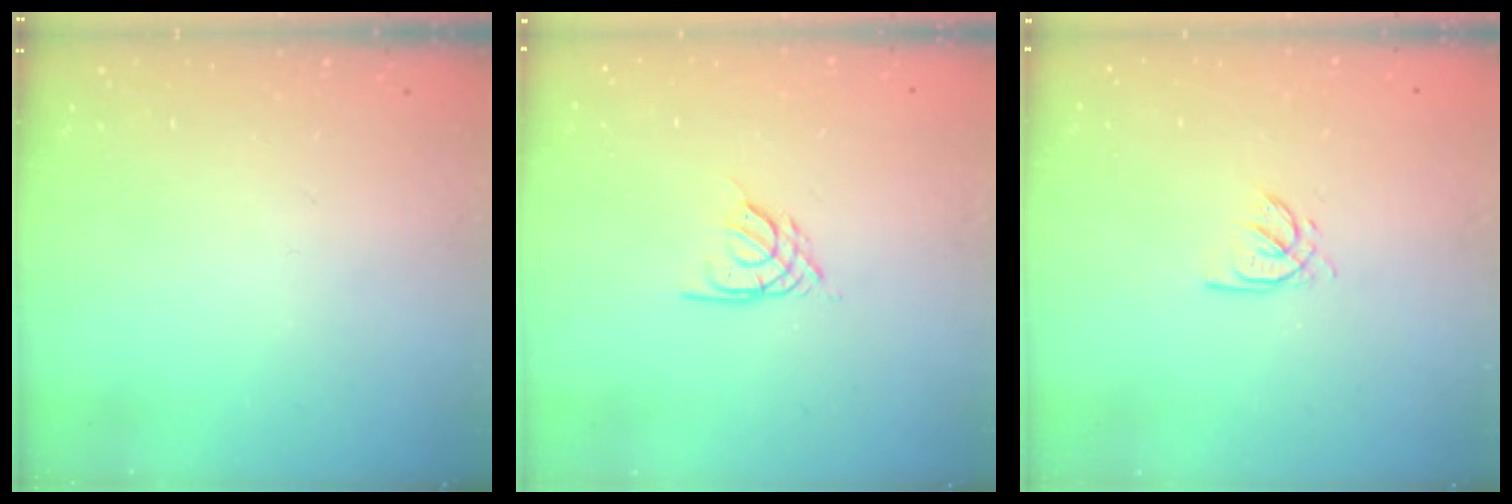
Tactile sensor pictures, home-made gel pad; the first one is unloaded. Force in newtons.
{"total": 2.6, "press": 2.6, "slide": 0.6}
{"total": 2.2, "press": 2.2, "slide": 0.2}